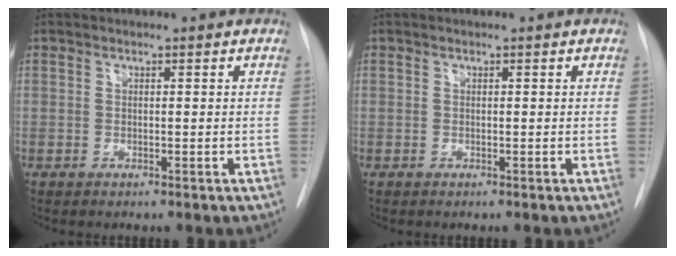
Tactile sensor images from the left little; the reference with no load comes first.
{"total": 0.0}